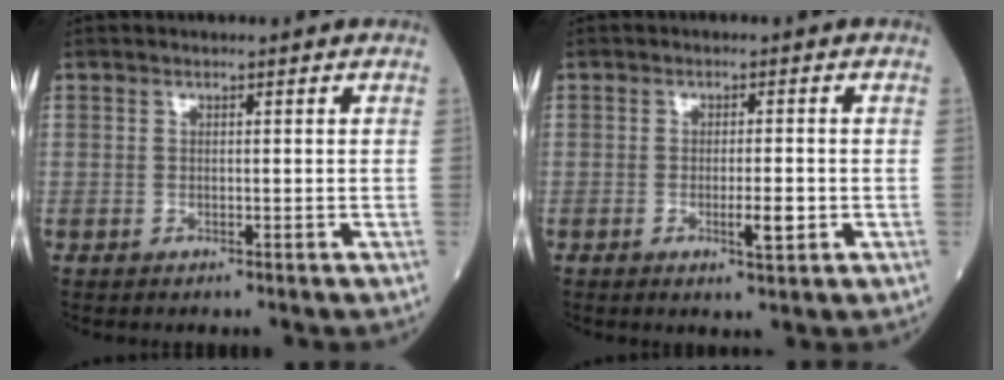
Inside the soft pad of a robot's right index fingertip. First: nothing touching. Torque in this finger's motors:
{"motor_torque": [0.68, -0.07, 0.23, 0.05]}